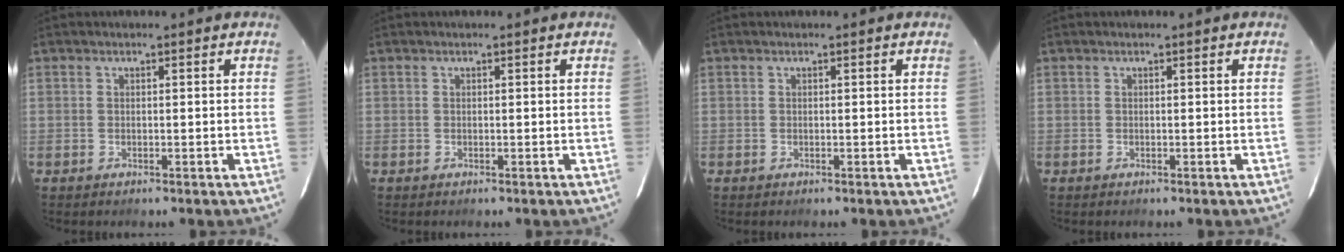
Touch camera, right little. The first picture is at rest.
{"total": 0.0}
{"total": 0.0}
{"total": 0.0}